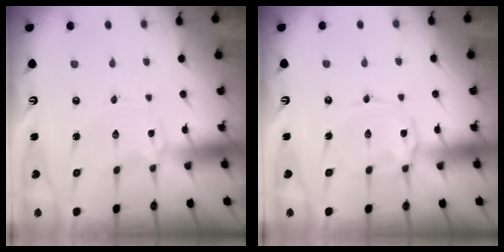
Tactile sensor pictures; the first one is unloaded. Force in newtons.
{"total": 2.2, "press": 2.1, "slide": 0.4}